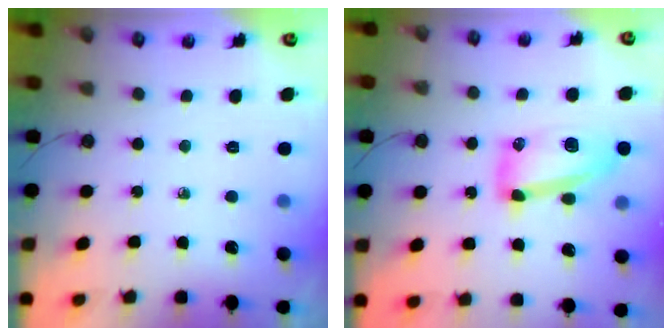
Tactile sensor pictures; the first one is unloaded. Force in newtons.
{"total": 12.9, "press": 12.8, "slide": 1.2}